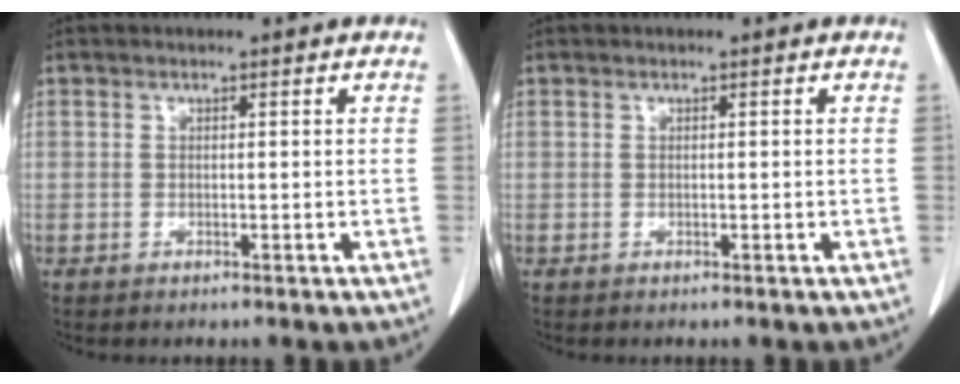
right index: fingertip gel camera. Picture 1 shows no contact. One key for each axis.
{"total": 0.0}